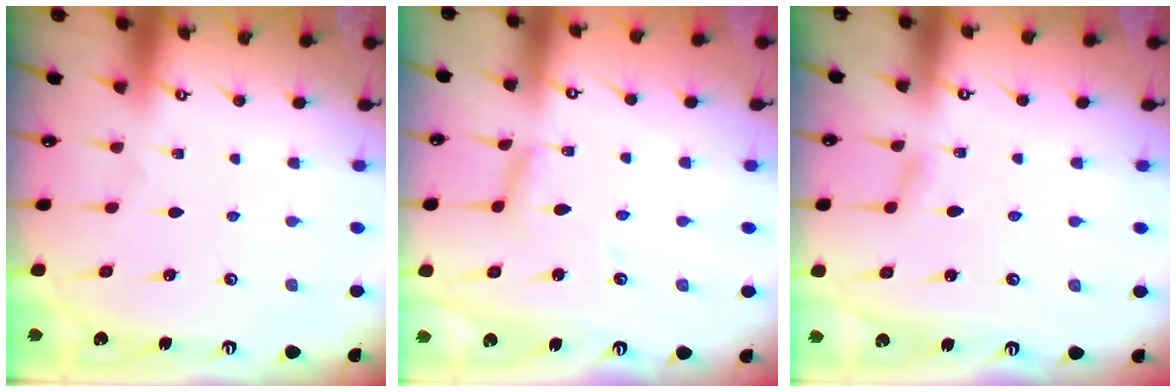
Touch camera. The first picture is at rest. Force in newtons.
{"total": 6.1, "press": 6.1, "slide": 0.3}
{"total": 3.7, "press": 3.6, "slide": 0.4}